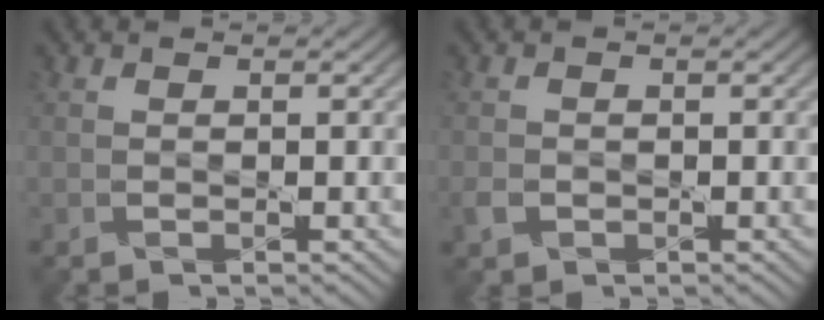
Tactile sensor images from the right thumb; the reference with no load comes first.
{"total": 1.6, "force": [-0.7, 1.3, 0.7], "torque": [-0.020, -0.004, -0.017]}